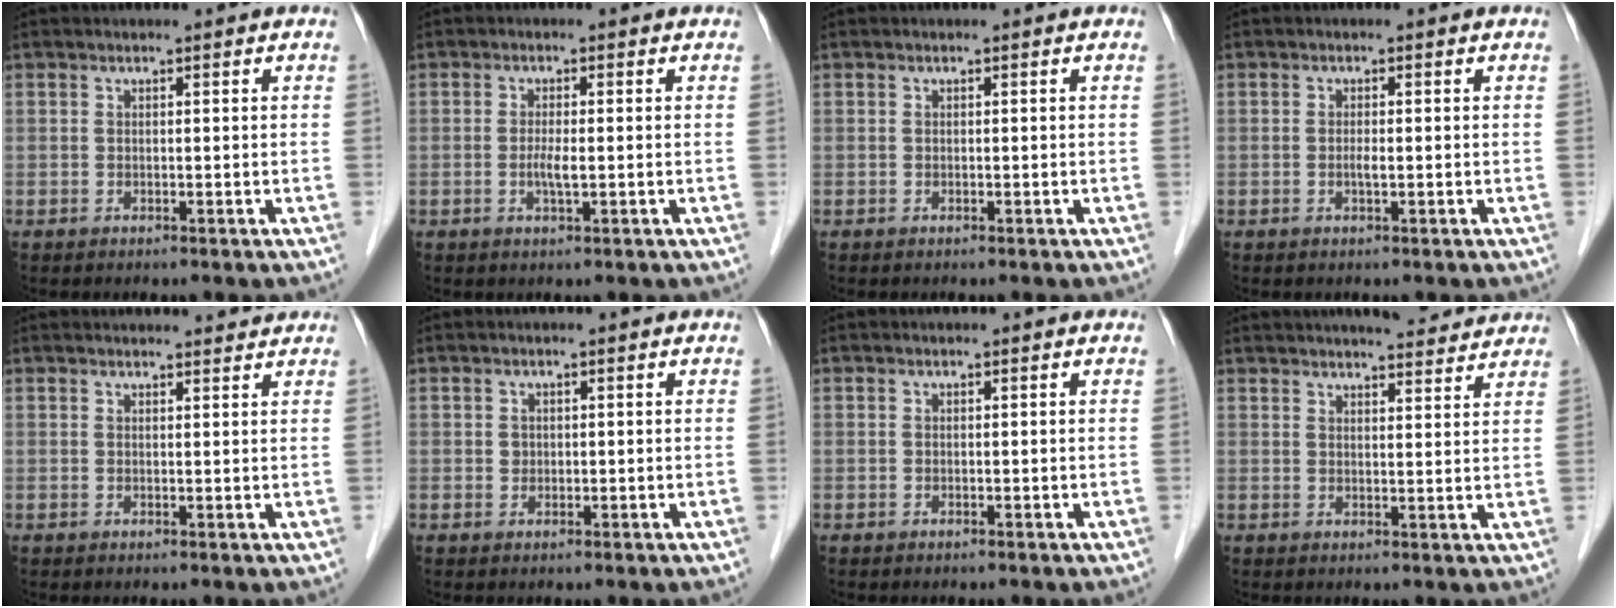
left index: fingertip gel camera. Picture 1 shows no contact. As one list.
[{"total": 2.3, "force": [-0.4, 0.3, 2.2], "torque": [-0.048, -0.002, -0.008]}, {"total": 0.0}, {"total": 1.1, "force": [-0.2, 0.2, 1.1], "torque": [-0.023, -0.001, -0.004]}, {"total": 6.3, "force": [6.1, 1.0, 1.4], "torque": [-0.011, 0.021, 0.066]}, {"total": 1.0, "force": [0.1, 1.0, 0.4], "torque": [-0.007, 0.002, 0.003]}, {"total": 0.0}, {"total": 9.1, "force": [8.2, 1.5, 3.5], "torque": [-0.049, 0.013, 0.103]}]